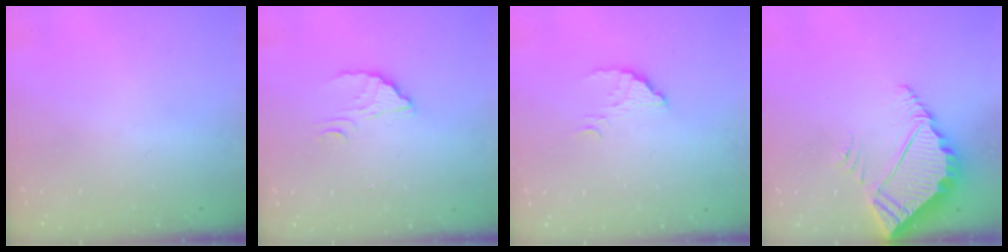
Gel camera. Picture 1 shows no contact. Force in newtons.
{"total": 2.6, "press": 2.6, "slide": 0.1}
{"total": 3.1, "press": 3.1, "slide": 0.1}
{"total": 4.5, "press": 4.4, "slide": 0.3}